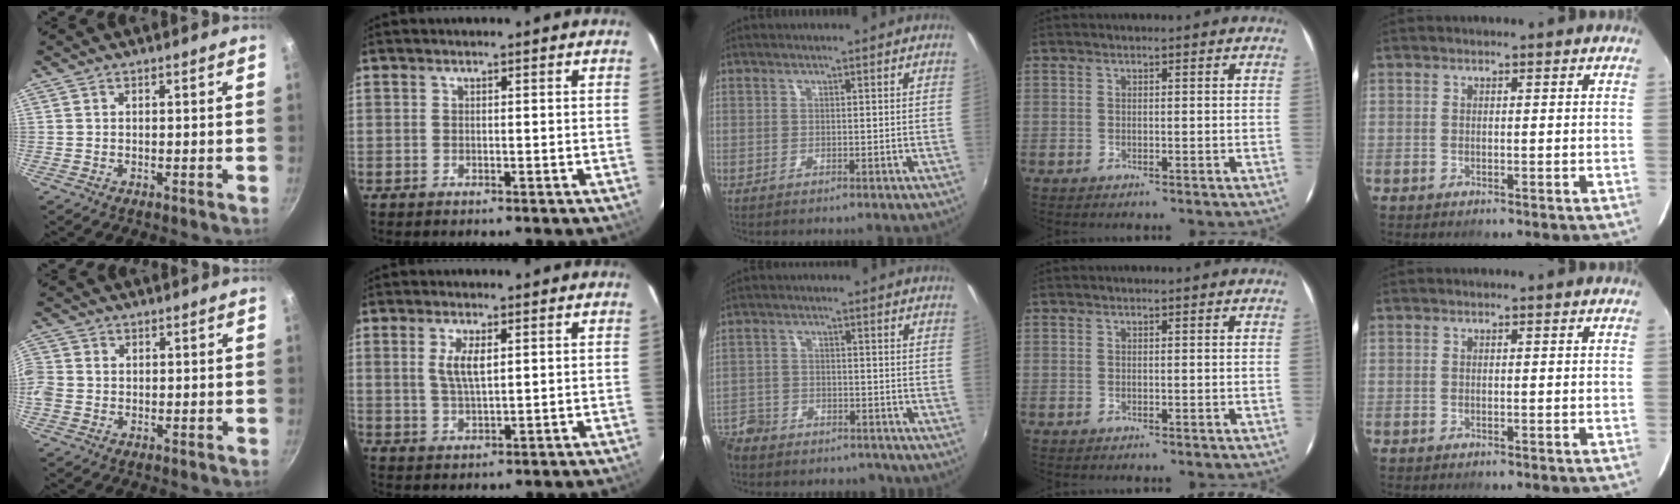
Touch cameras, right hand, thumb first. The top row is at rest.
{"thumb": {"total": 5.2, "force": [-0.1, 4.5, 2.5], "torque": [-0.052, 0.008, -0.011]}, "index": {"total": 4.9, "force": [1.4, 1.7, 4.4], "torque": [-0.085, -0.001, 0.029]}, "middle": {"total": 12.7, "force": [-9.6, 7.6, 3.3], "torque": [-0.110, 0.016, -0.152]}}